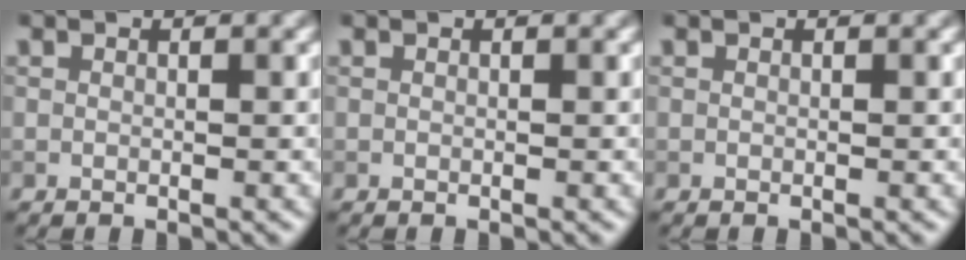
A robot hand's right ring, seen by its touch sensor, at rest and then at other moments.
{"total": 0.0}
{"total": 0.0}